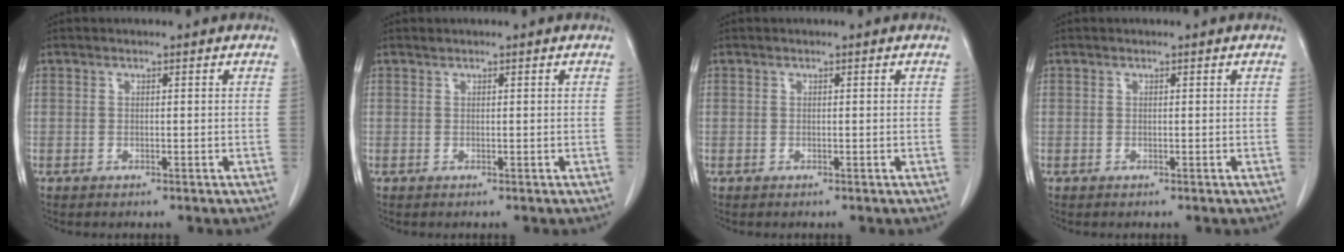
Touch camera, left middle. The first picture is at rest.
{"total": 0.0}
{"total": 0.0}
{"total": 0.0}